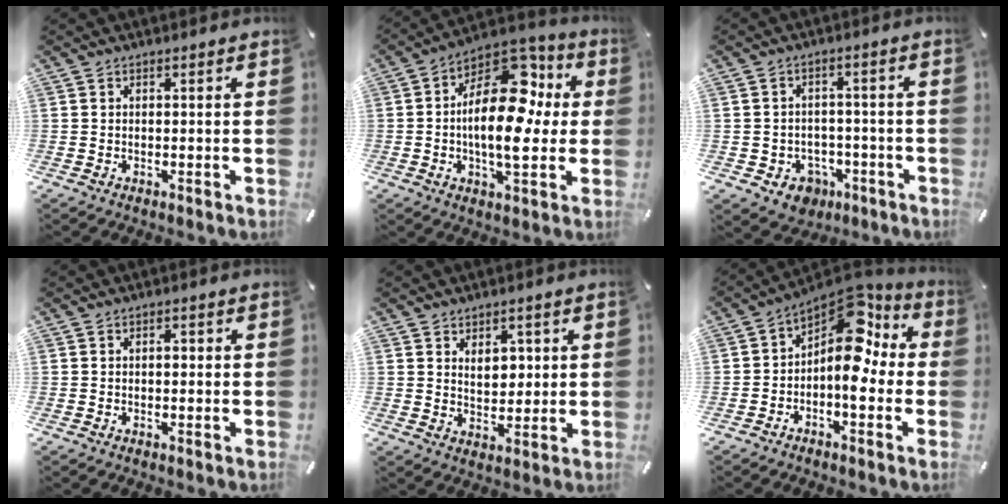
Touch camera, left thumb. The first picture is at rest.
{"total": 19.7, "force": [1.5, 11.2, 16.2], "torque": [-0.247, -0.015, 0.025]}
{"total": 5.9, "force": [-2.5, 5.1, 1.7], "torque": [-0.028, 0.017, -0.044]}
{"total": 1.3, "force": [-0.1, 0.8, 1.1], "torque": [-0.013, 0.003, -0.006]}
{"total": 5.3, "force": [2.0, 3.9, 3.0], "torque": [-0.038, -0.006, 0.030]}
{"total": 12.8, "force": [3.4, 7.1, 10.0], "torque": [-0.134, -0.037, 0.058]}